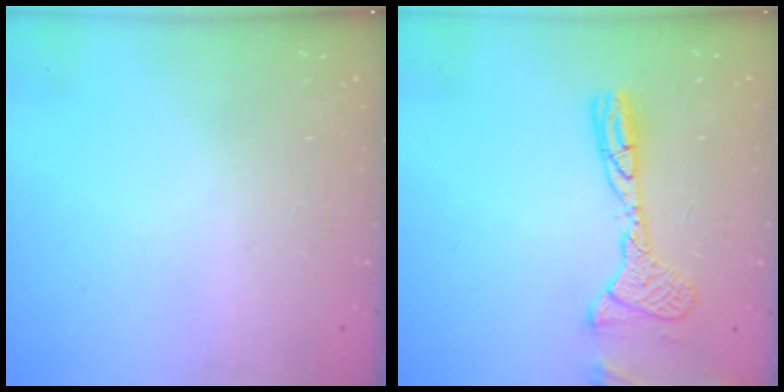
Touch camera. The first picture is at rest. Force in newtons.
{"total": 13.3, "press": 13.0, "slide": 2.6}